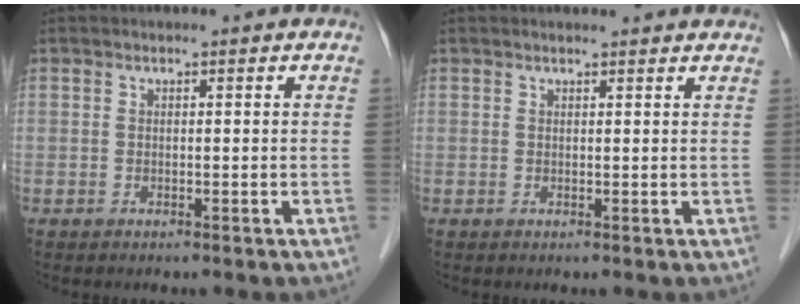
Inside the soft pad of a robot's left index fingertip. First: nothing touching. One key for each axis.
{"total": 4.4, "fx": 4.2, "fy": 0.4, "fz": 1.2, "tx": -0.015, "ty": 0.011, "tz": 0.038}